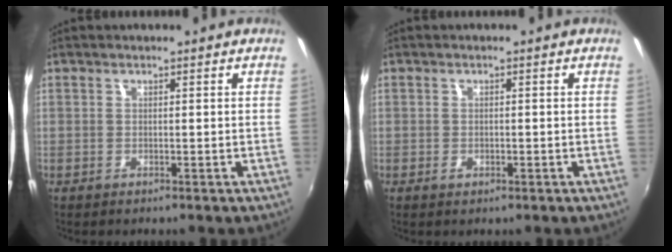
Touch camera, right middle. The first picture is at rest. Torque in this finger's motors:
{"motor_torque": [0.26, -0.21, -0.01, 0.02]}